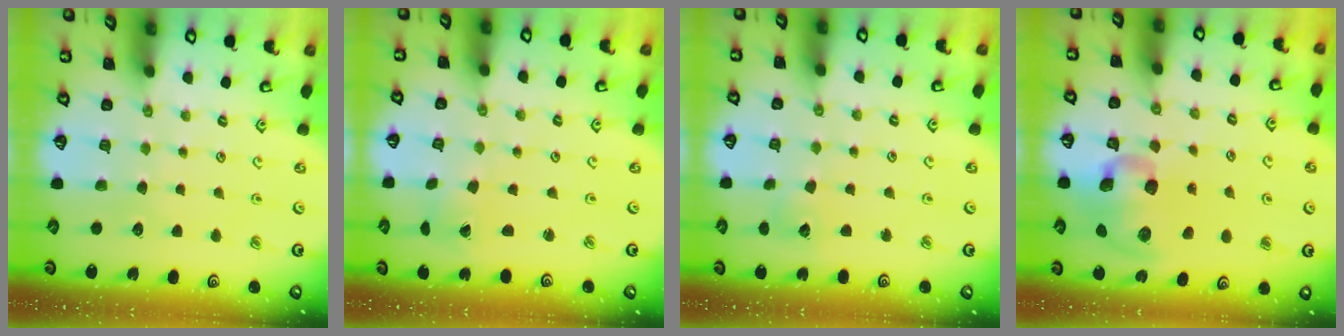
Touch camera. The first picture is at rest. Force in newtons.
{"total": 1.1, "press": 1.0, "slide": 0.4}
{"total": 5.8, "press": 5.8, "slide": 0.6}
{"total": 14.3, "press": 14.1, "slide": 2.1}